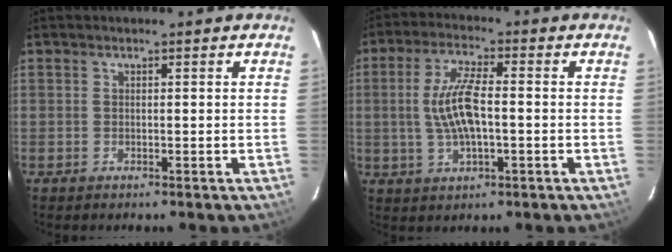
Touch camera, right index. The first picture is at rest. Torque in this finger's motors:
{"motor_torque": [0.45, -0.01, 0.60, 0.13]}